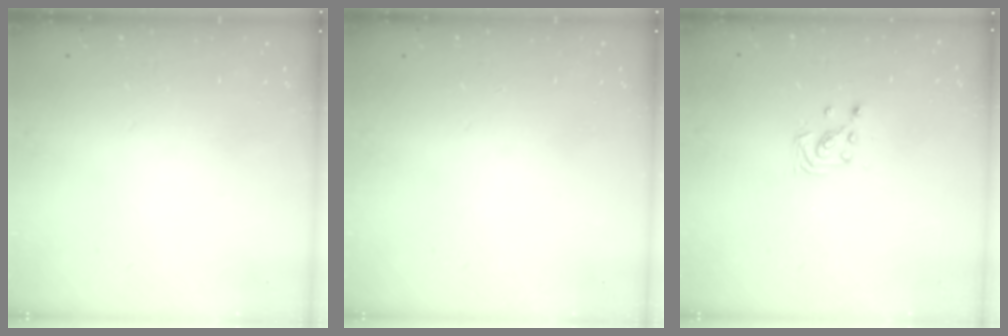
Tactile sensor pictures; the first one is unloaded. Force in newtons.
{"total": 0.0}
{"total": 2.9, "press": 2.9, "slide": 0.3}